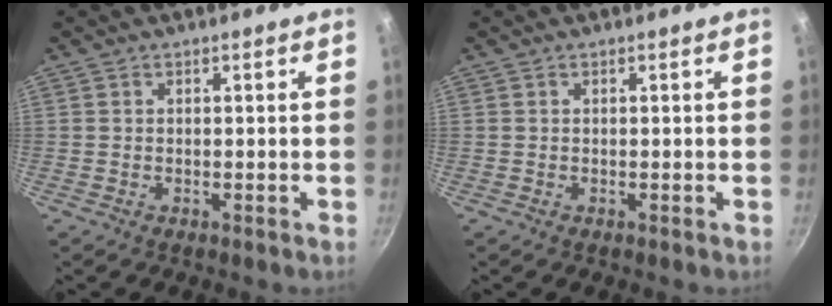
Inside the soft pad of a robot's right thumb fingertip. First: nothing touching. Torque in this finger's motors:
{"motor_torque": [0.05, 0.05, 0.00, 0.00, 0.00]}